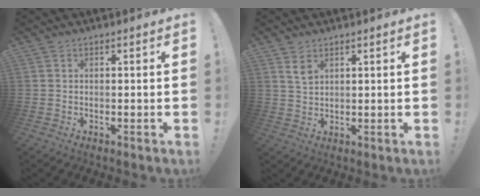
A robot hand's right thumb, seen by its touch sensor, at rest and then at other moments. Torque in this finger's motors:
{"motor_torque": [0.08, 0.02, -0.63, -0.64, 0.00]}